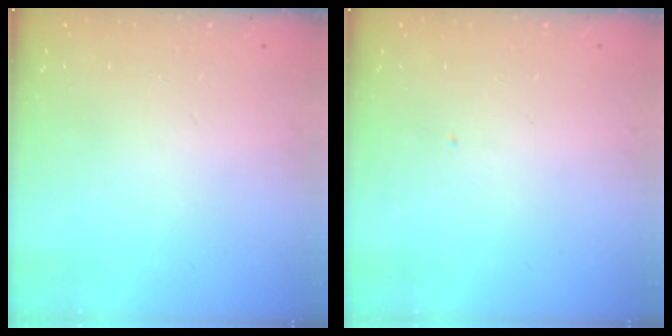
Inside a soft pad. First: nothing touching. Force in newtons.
{"total": 0.0}